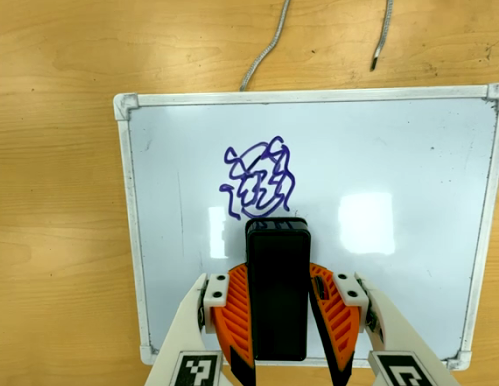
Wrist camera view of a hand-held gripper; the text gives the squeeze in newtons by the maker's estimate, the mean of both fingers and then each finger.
{"total": 6.5, "left": 5.4, "right": 7.6}